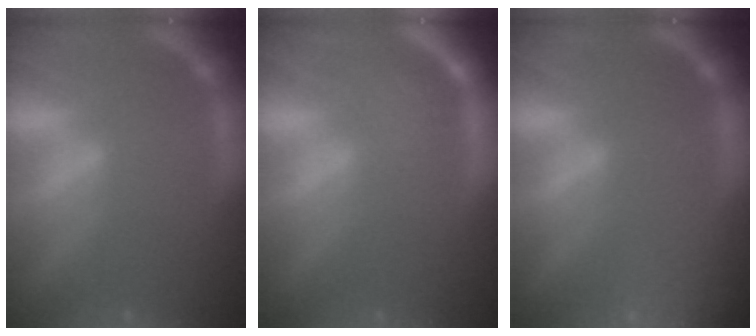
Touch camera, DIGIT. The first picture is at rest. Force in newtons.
{"total": 2.5}
{"total": 8.5}